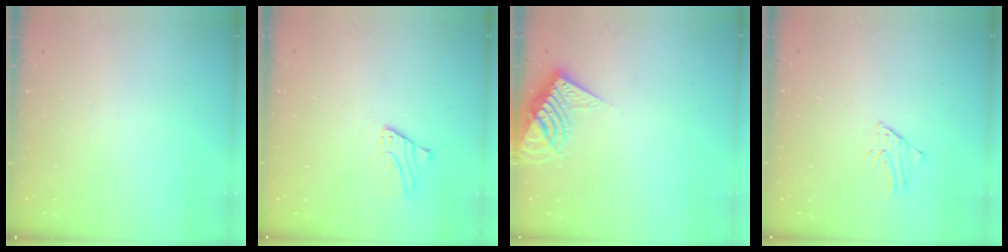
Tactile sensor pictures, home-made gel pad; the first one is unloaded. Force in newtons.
{"total": 2.3, "press": 2.3, "slide": 0.1}
{"total": 11.9, "press": 11.8, "slide": 1.2}
{"total": 1.9, "press": 1.9, "slide": 0.1}